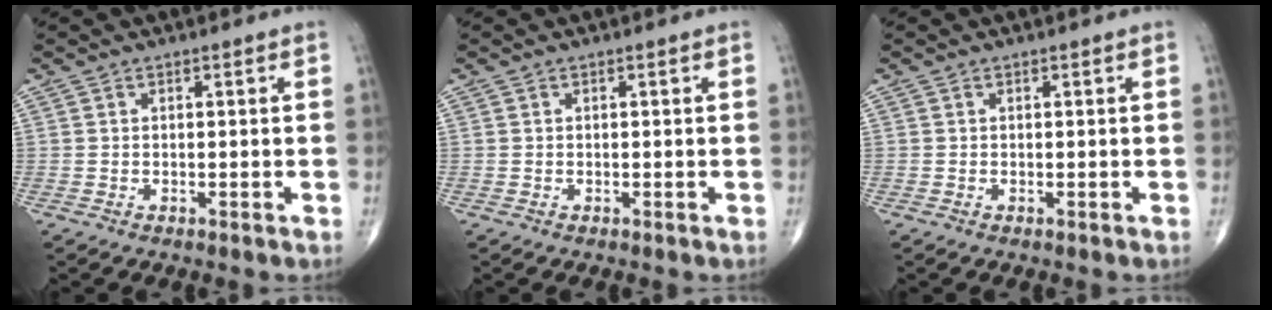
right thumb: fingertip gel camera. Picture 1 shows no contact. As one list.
[{"total": 0.0}, {"total": 0.0}]